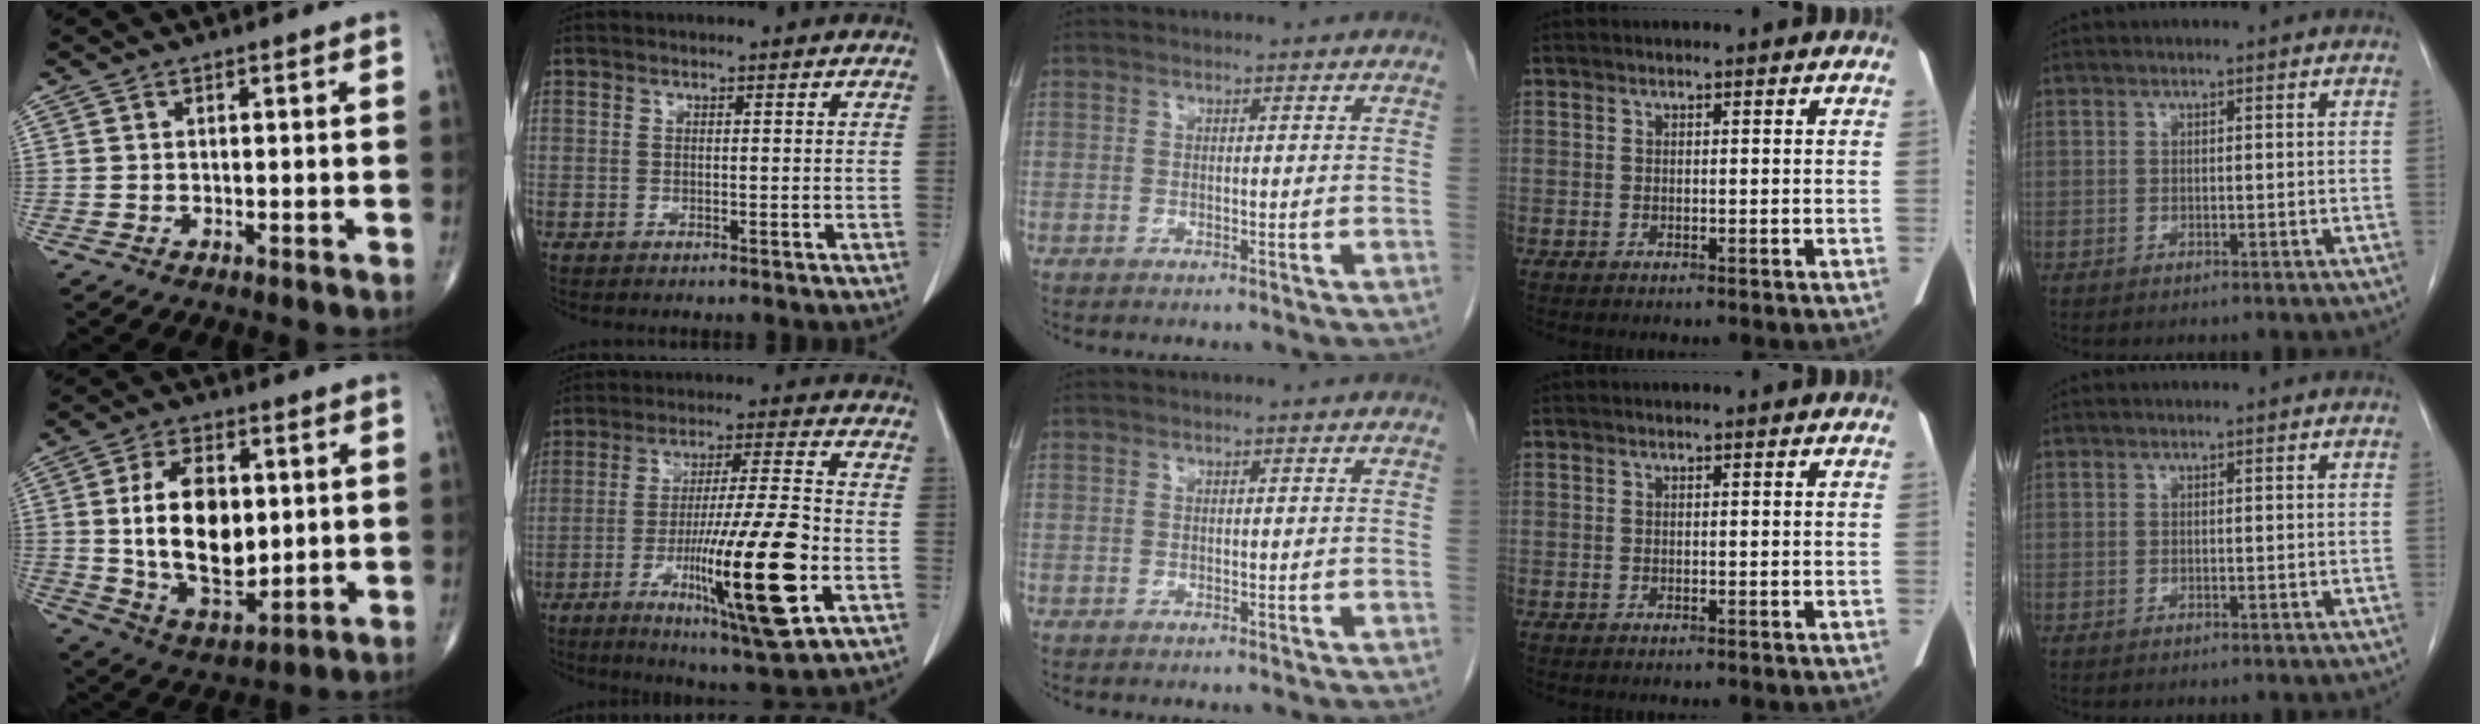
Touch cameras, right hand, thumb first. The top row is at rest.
{"thumb": {"total": 16.0, "force": [1.5, 9.3, 12.9], "torque": [-0.198, -0.013, 0.037]}, "index": {"total": 17.5, "force": [-5.5, 0.6, 16.6], "torque": [-0.287, -0.023, -0.087]}}